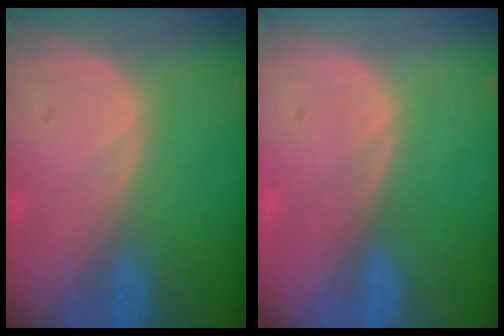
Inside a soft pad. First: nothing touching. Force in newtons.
{"total": 0.0}